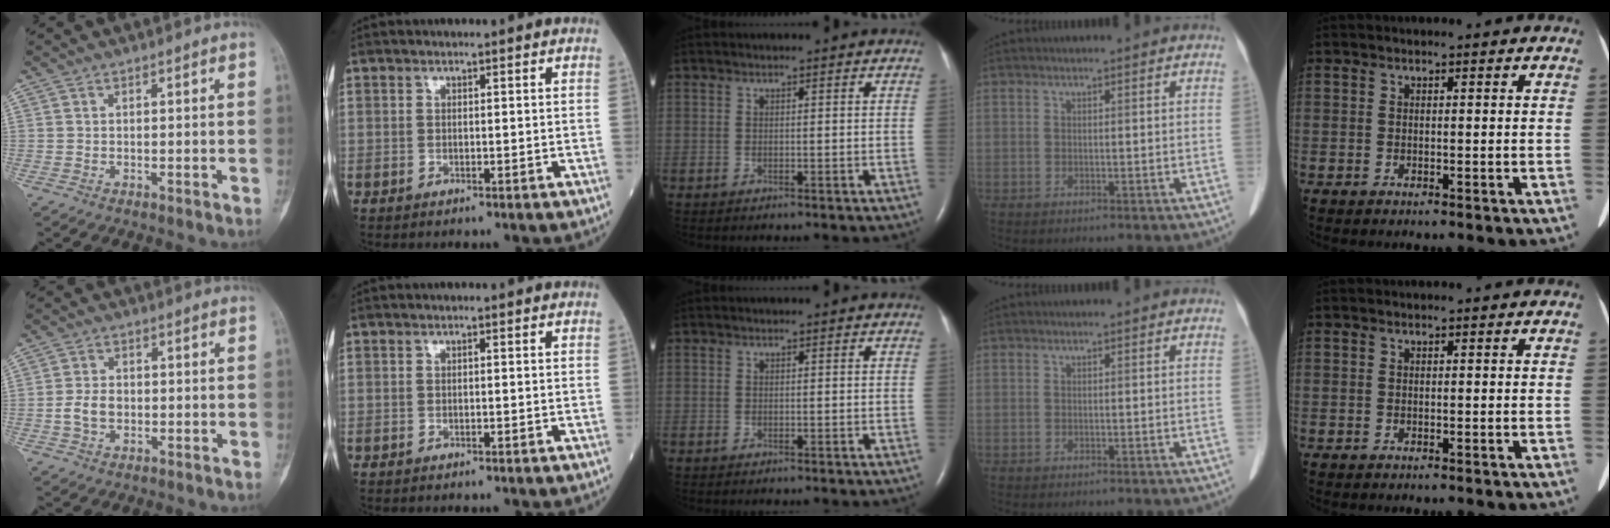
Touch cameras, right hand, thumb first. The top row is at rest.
{"thumb": {"total": 4.3, "force": [-0.7, 3.1, 3.0], "torque": [-0.057, 0.010, -0.015]}}